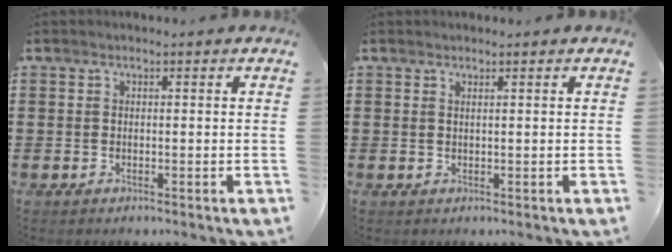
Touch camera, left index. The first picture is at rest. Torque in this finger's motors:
{"motor_torque": [-0.04, 0.02, -0.01, -0.01]}